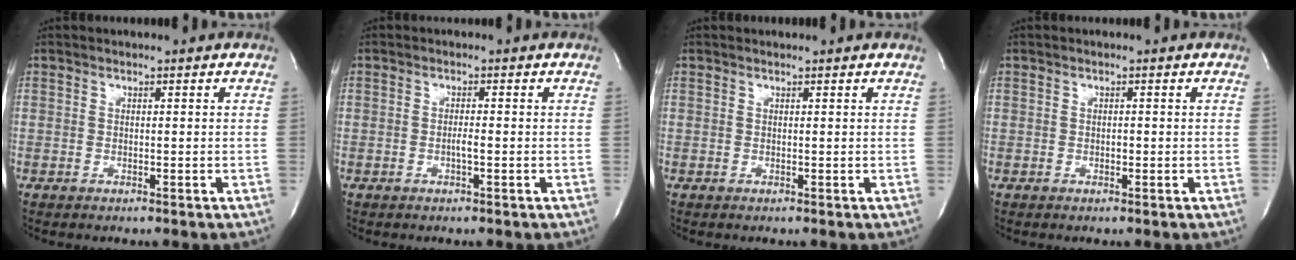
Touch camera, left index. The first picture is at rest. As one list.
[{"total": 1.3, "force": [-0.4, 0.0, 1.2], "torque": [-0.024, 0.000, -0.008]}, {"total": 0.7, "force": [0.6, -0.1, 0.2], "torque": [-0.008, 0.000, 0.013]}, {"total": 0.5, "force": [-0.1, 0.3, 0.4], "torque": [-0.007, 0.001, -0.002]}]